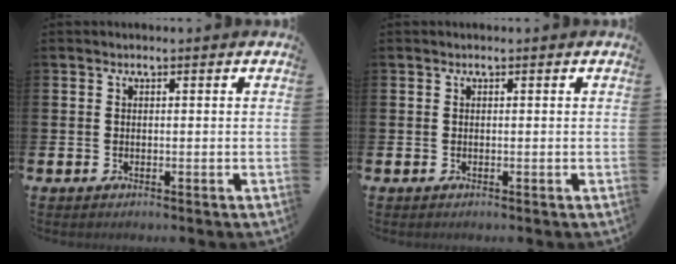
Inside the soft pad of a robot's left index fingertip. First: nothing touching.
{"total": 0.0}